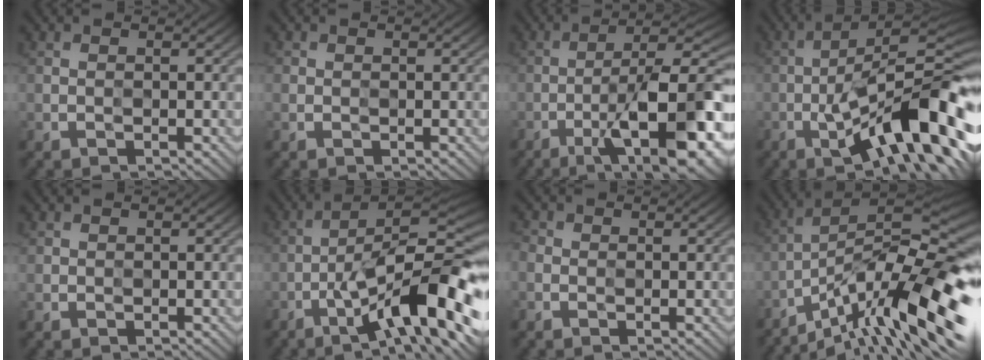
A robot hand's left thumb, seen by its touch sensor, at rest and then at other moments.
{"total": 0.8, "force": [0.0, 0.8, 0.1], "torque": [-0.001, -0.004, -0.001]}
{"total": 14.8, "force": [-6.6, 4.6, 12.4], "torque": [-0.177, 0.007, -0.097]}
{"total": 12.8, "force": [-6.0, 2.3, 11.0], "torque": [-0.166, 0.025, -0.101]}
{"total": 0.6, "force": [0.4, 0.4, -0.1], "torque": [0.003, -0.003, 0.007]}
{"total": 13.7, "force": [-6.3, 3.0, 11.8], "torque": [-0.178, 0.017, -0.107]}
{"total": 1.9, "force": [-0.5, 1.6, 0.9], "torque": [-0.026, -0.004, -0.017]}
{"total": 15.9, "force": [-9.5, 3.0, 12.3], "torque": [-0.196, 0.018, -0.179]}